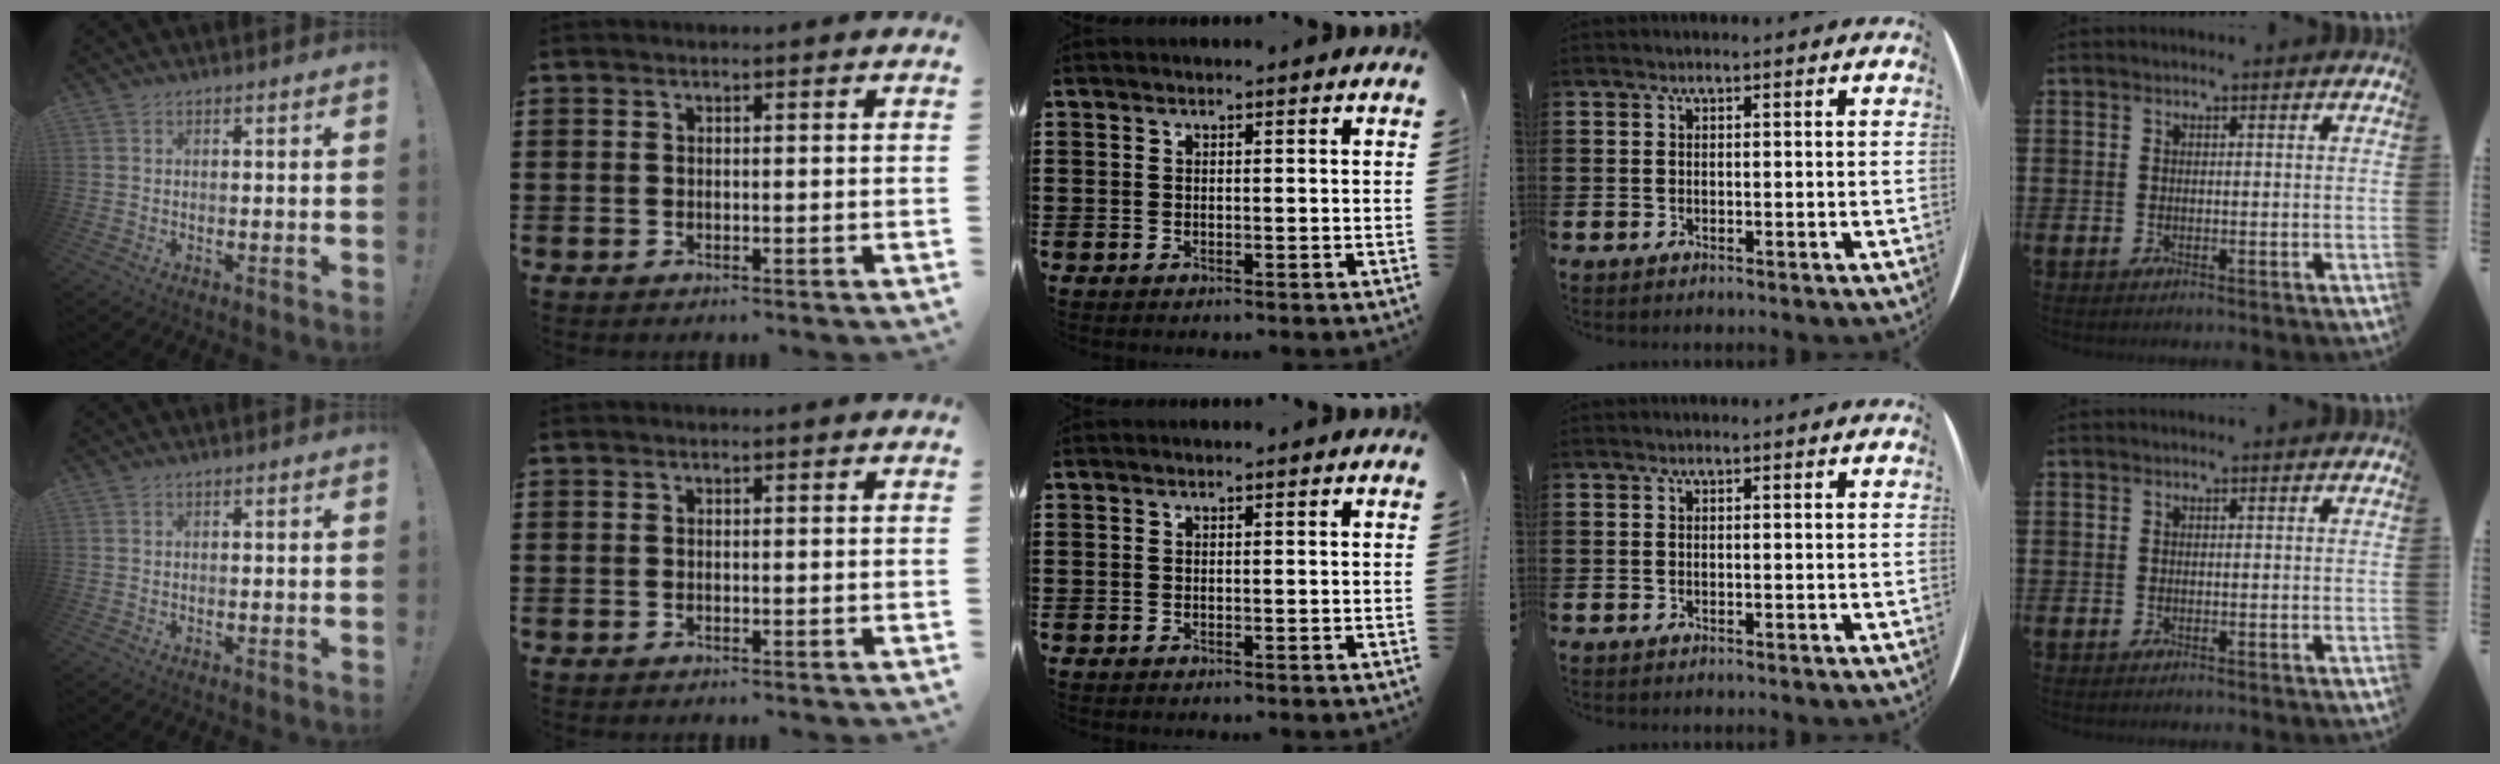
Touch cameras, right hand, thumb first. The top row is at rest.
{}